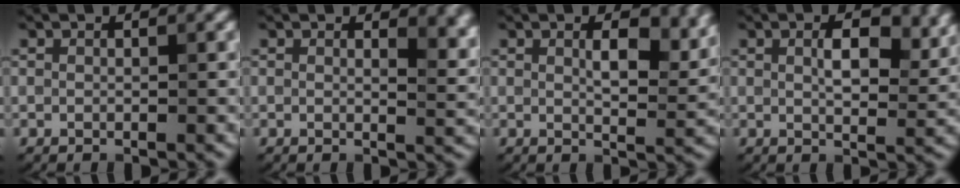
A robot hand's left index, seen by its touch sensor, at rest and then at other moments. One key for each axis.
{"total": 3.4, "fx": 1.5, "fy": 1.5, "fz": 2.6, "tx": -0.026, "ty": -0.006, "tz": 0.023}
{"total": 4.4, "fx": 1.8, "fy": 1.8, "fz": 3.6, "tx": -0.058, "ty": -0.004, "tz": 0.030}
{"total": 5.0, "fx": 1.6, "fy": 2.2, "fz": 4.2, "tx": -0.067, "ty": 0.000, "tz": 0.026}